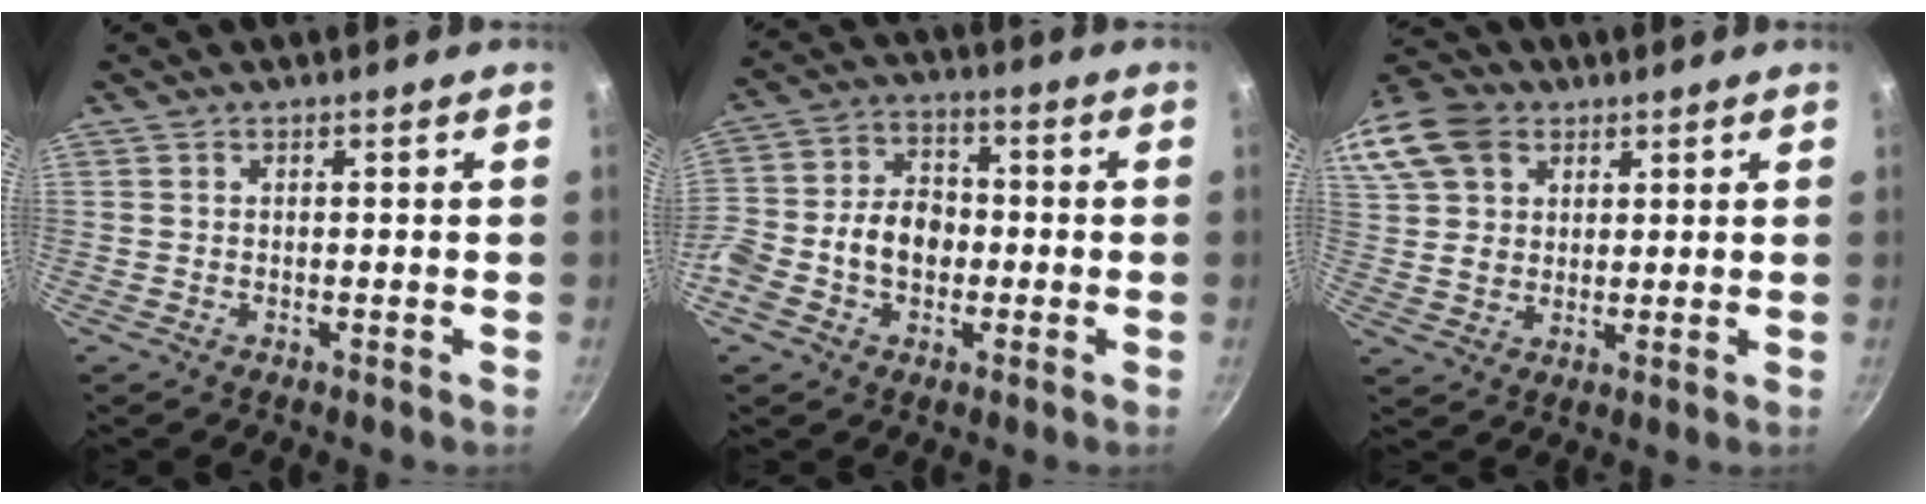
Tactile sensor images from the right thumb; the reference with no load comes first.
{"total": 12.4, "force": [-2.2, 9.0, 8.2], "torque": [-0.125, 0.032, -0.055]}
{"total": 21.6, "force": [9.5, 16.1, 10.7], "torque": [-0.265, 0.039, 0.176]}